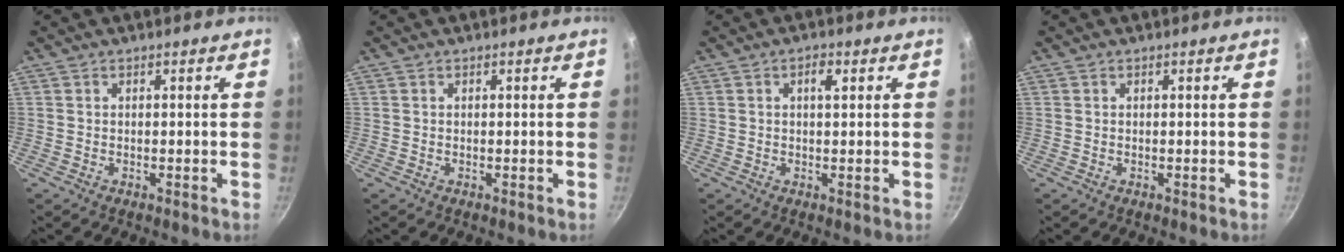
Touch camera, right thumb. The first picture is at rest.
{"total": 0.0}
{"total": 2.4, "force": [0.8, 1.0, 2.0], "torque": [-0.030, 0.000, 0.011]}
{"total": 0.0}